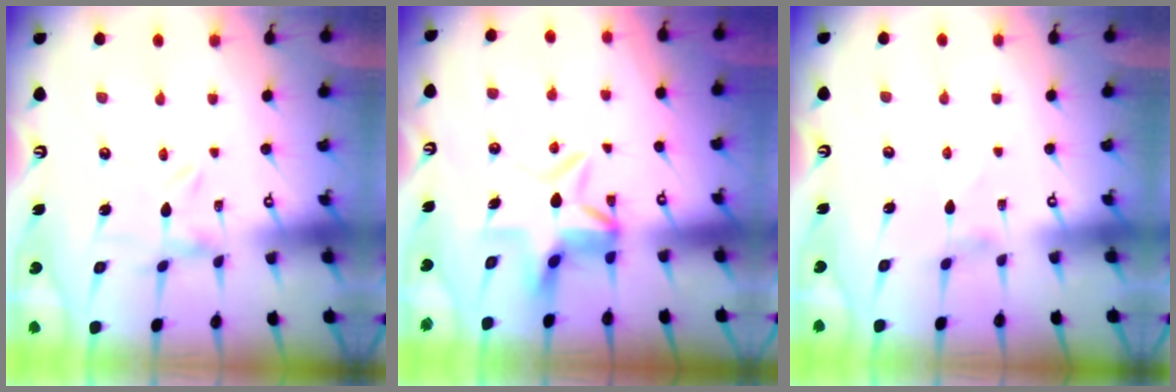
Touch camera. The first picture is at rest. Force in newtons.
{"total": 6.7, "press": 6.3, "slide": 2.0}
{"total": 1.3, "press": 1.2, "slide": 0.3}